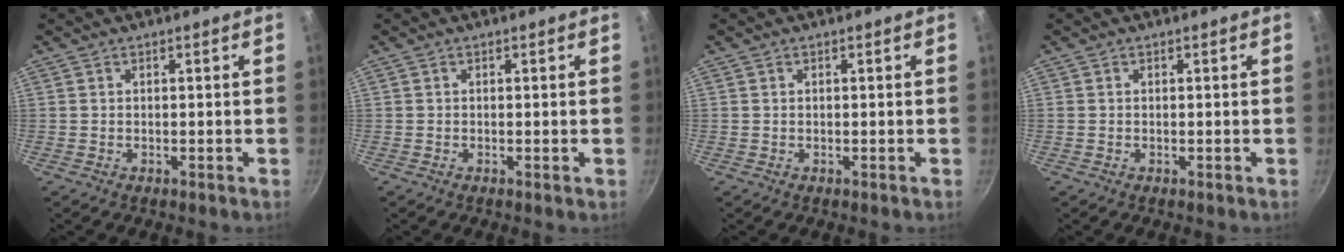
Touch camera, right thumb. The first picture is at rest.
{"total": 0.0}
{"total": 0.0}
{"total": 0.0}